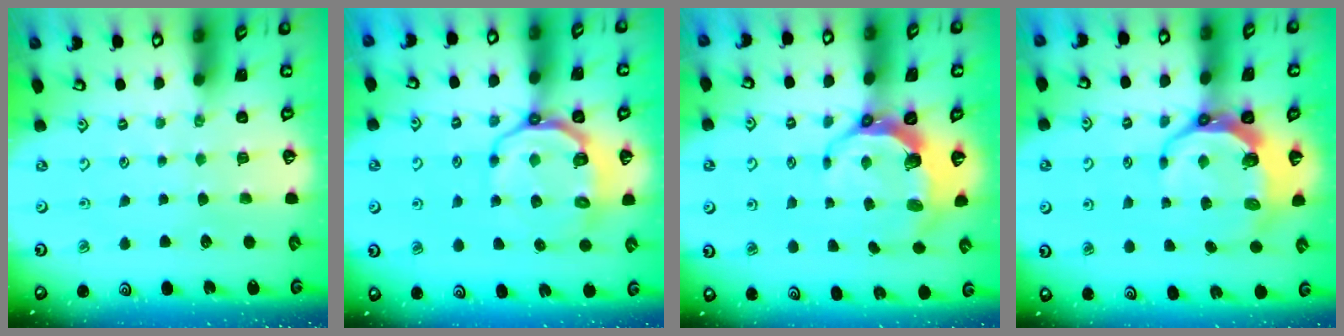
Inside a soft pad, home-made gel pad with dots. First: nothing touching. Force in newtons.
{"total": 9.6, "press": 9.1, "slide": 3.1}
{"total": 8.0, "press": 6.4, "slide": 4.8}
{"total": 9.6, "press": 8.7, "slide": 4.0}